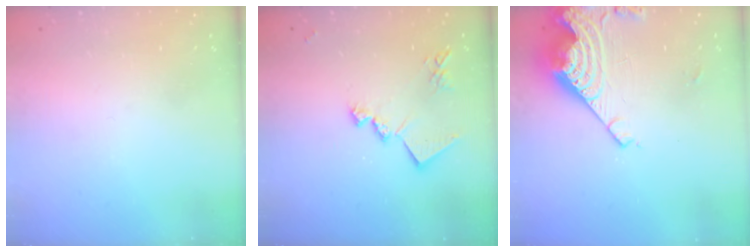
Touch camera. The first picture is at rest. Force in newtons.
{"total": 14.1, "press": 14.1, "slide": 0.6}
{"total": 12.7, "press": 12.7, "slide": 1.0}